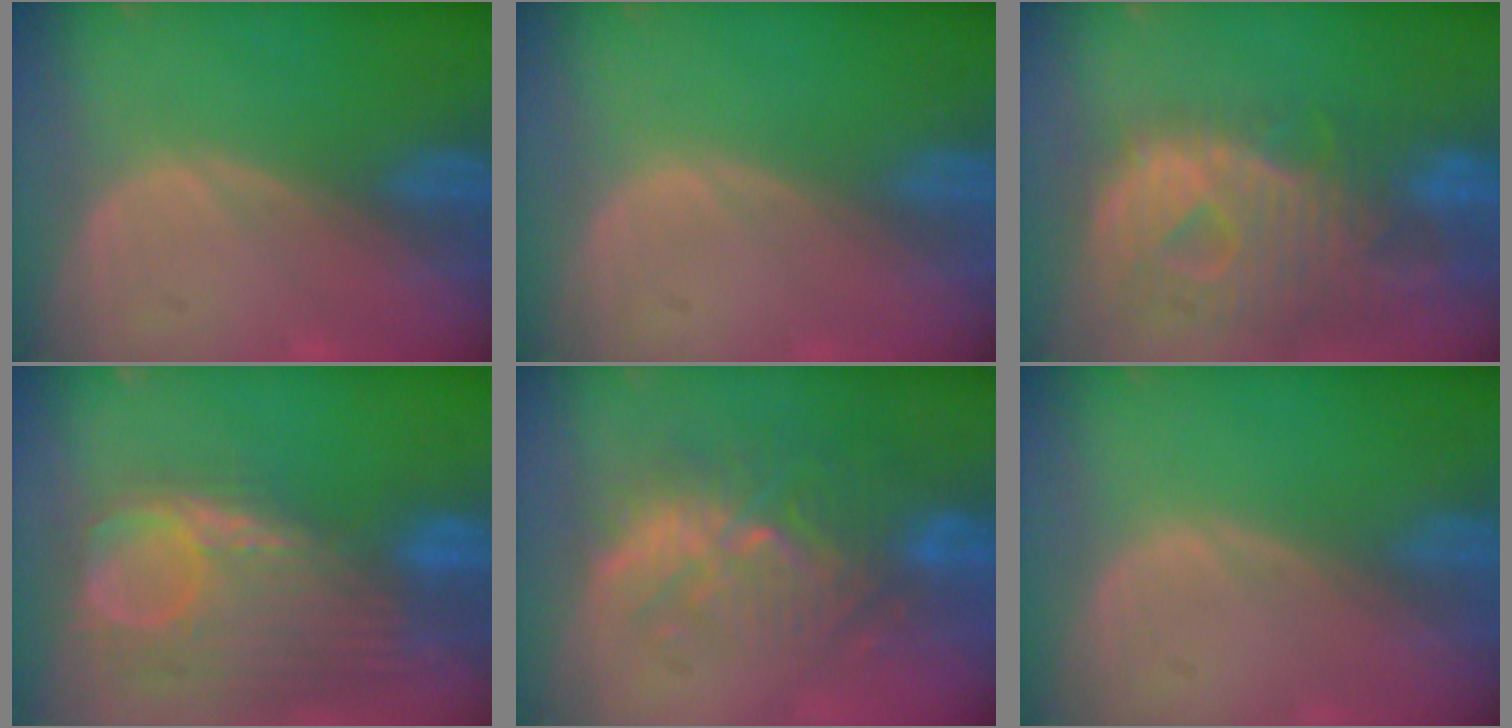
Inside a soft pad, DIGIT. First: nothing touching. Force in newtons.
{"total": 0.0}
{"total": 12.8, "press": 11.0, "slide": 6.7}
{"total": 12.4, "press": 10.5, "slide": 6.5}
{"total": 10.3, "press": 9.5, "slide": 3.9}
{"total": 0.0}